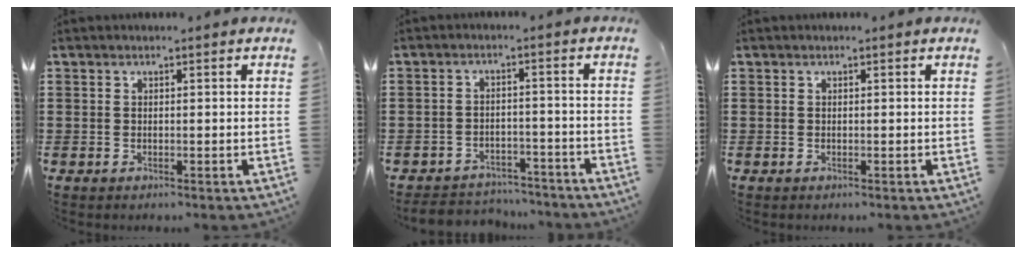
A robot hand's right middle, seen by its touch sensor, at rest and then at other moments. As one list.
[{"total": 3.8, "force": [-3.7, 0.8, 0.0], "torque": [-0.006, 0.003, -0.081]}, {"total": 0.0}]